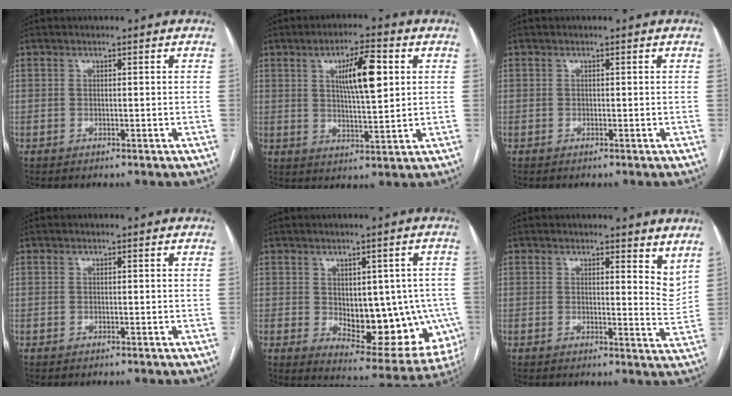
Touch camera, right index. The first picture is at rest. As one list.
[{"total": 9.1, "force": [2.7, 1.8, 8.5], "torque": [-0.142, 0.007, 0.048]}, {"total": 0.0}, {"total": 0.0}, {"total": 15.5, "force": [-1.7, 7.5, 13.4], "torque": [-0.148, 0.004, 0.002]}, {"total": 4.8, "force": [3.8, 1.3, 2.6], "torque": [-0.025, -0.028, 0.036]}]